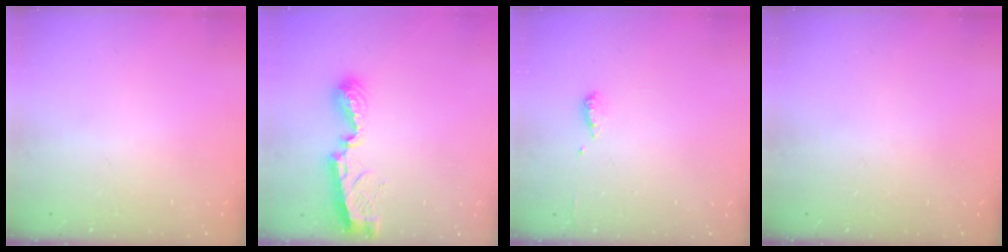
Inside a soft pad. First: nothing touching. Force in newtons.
{"total": 9.2, "press": 9.2, "slide": 0.6}
{"total": 6.1, "press": 6.0, "slide": 1.3}
{"total": 0.0}